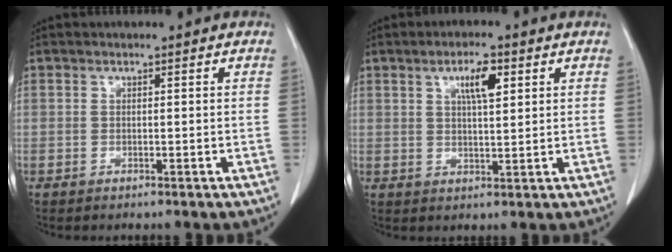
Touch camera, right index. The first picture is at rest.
{"total": 5.0, "force": [2.2, 1.2, 4.3], "torque": [-0.076, 0.001, 0.038]}